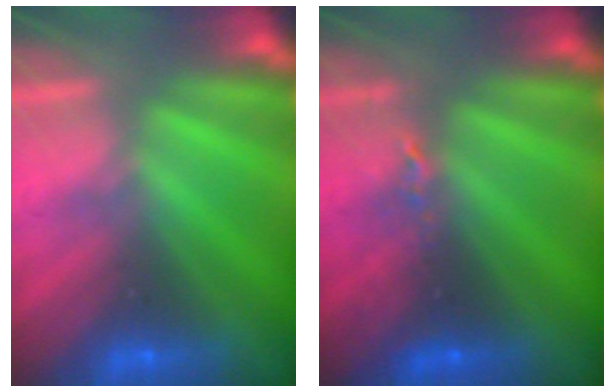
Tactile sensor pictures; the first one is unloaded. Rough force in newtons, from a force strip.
{"total": 2.4}